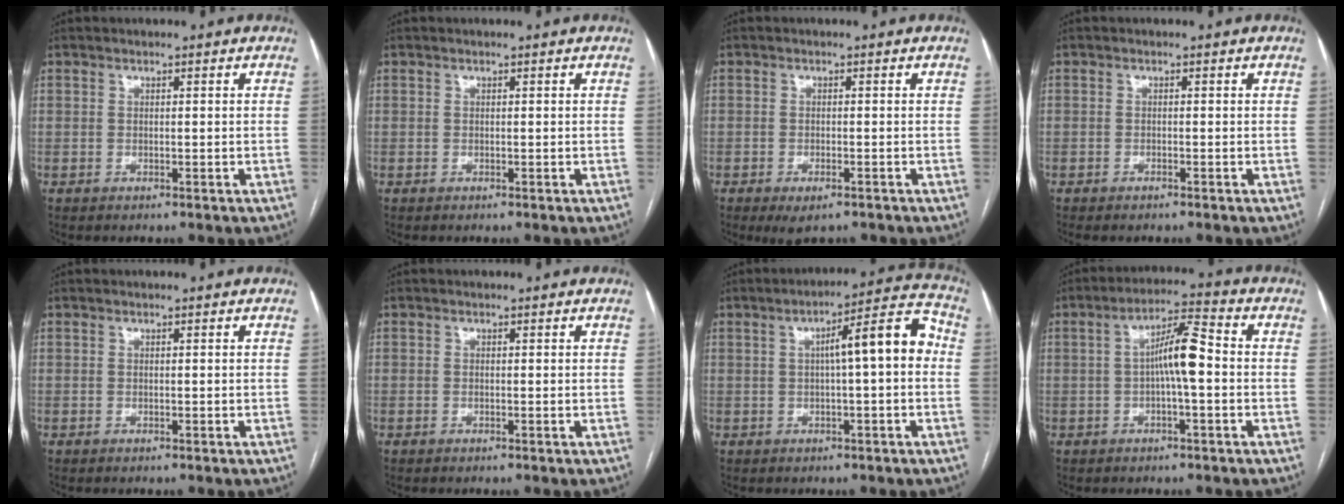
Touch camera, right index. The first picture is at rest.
{"total": 0.0}
{"total": 3.4, "force": [-2.2, 1.3, 2.3], "torque": [-0.033, -0.004, -0.028]}
{"total": 0.7, "force": [-0.6, 0.1, 0.3], "torque": [-0.008, 0.000, -0.011]}
{"total": 0.0}
{"total": 0.0}
{"total": 9.4, "force": [0.6, 1.3, 9.2], "torque": [-0.131, 0.035, 0.005]}
{"total": 7.2, "force": [-0.3, 1.0, 7.1], "torque": [-0.128, 0.021, -0.010]}